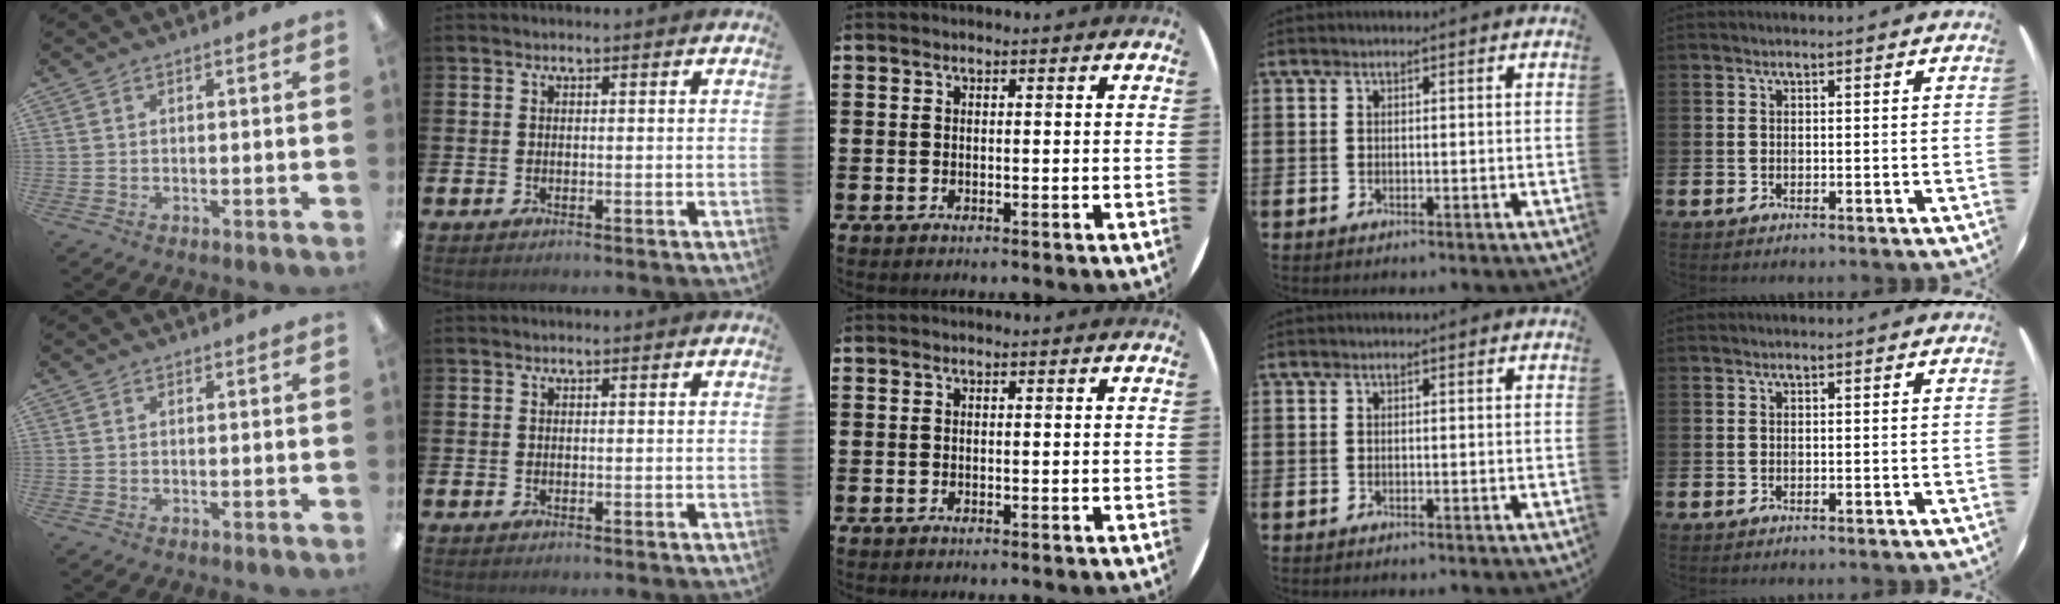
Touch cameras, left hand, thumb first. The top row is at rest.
{}